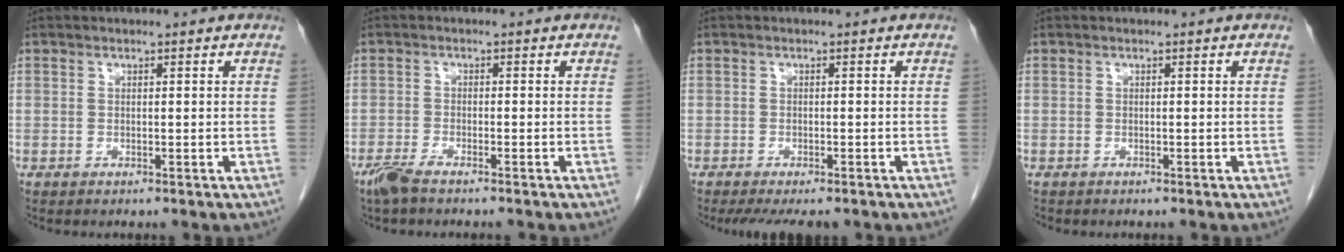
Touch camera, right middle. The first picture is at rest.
{"total": 3.2, "force": [-2.6, 0.3, 1.8], "torque": [-0.040, -0.007, -0.051]}
{"total": 6.2, "force": [-4.9, 1.9, 3.2], "torque": [-0.039, -0.010, -0.070]}
{"total": 0.0}